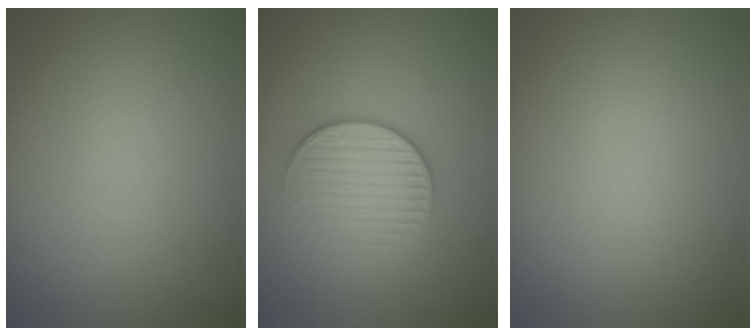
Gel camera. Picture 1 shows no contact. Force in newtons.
{"total": 3.6, "press": 2.6, "slide": 2.5}
{"total": 0.0}